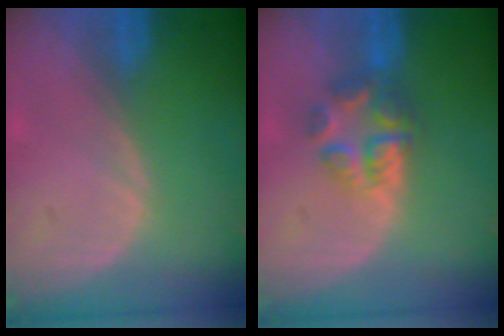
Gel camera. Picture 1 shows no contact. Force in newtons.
{"total": 5.7, "press": 5.3, "slide": 2.0}